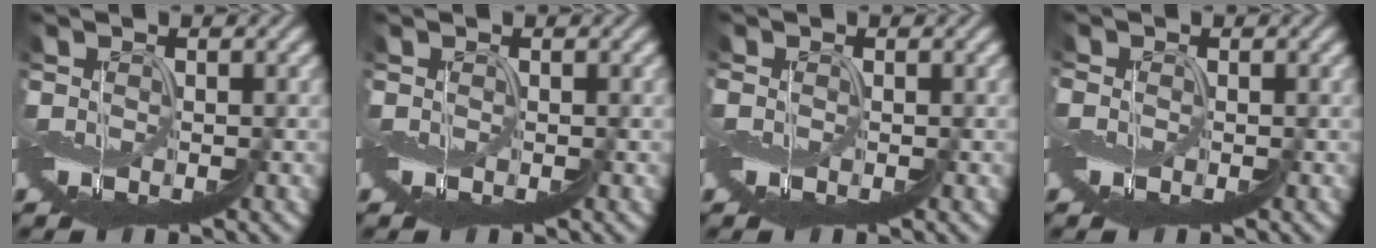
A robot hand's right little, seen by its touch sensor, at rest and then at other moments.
{"total": 0.0}
{"total": 0.7, "force": [-0.4, 0.4, 0.4], "torque": [-0.014, -0.005, -0.007]}
{"total": 1.2, "force": [-0.7, 0.7, 0.6], "torque": [-0.021, -0.007, -0.014]}